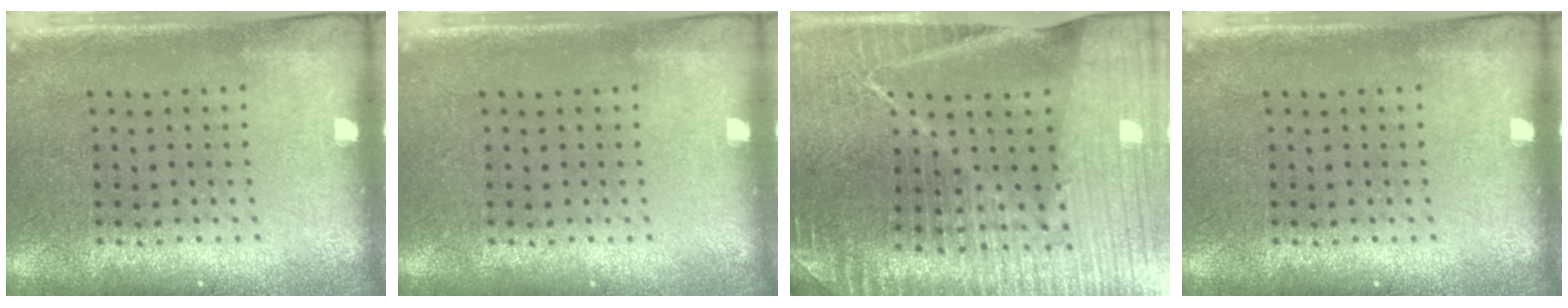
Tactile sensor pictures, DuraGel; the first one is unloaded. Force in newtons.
{"total": 0.0}
{"total": 5.0, "press": 4.7, "slide": 1.9}
{"total": 0.0}